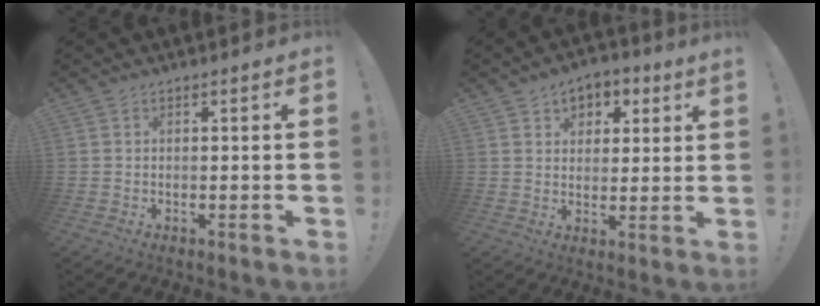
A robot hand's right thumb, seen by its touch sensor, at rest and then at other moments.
{"total": 5.7, "force": [3.0, 4.4, 2.1], "torque": [-0.026, -0.017, 0.056]}